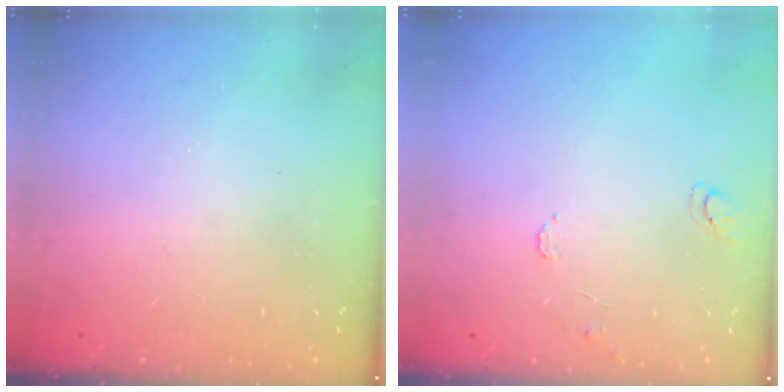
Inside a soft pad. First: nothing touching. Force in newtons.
{"total": 7.6, "press": 7.5, "slide": 0.6}